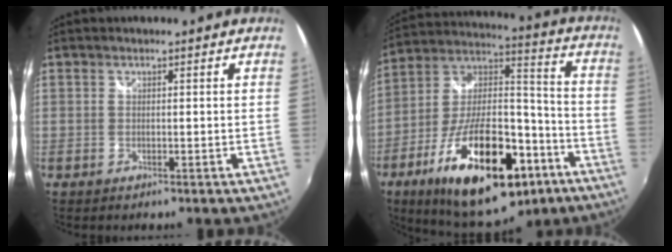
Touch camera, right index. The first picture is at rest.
{"total": 28.0, "force": [-13.8, 12.2, 21.1], "torque": [-0.363, -0.005, -0.208]}